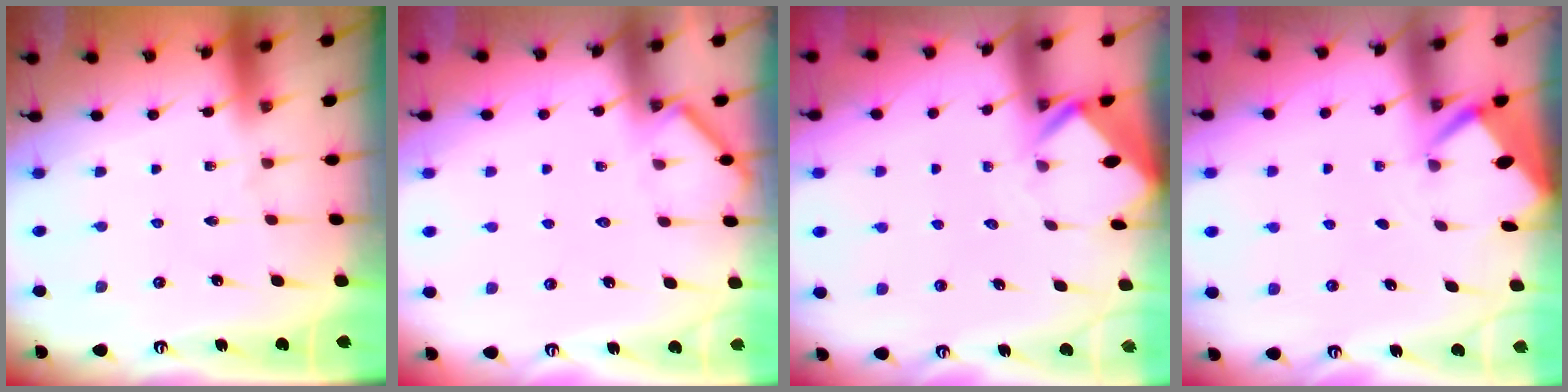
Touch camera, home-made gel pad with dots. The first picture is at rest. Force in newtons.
{"total": 2.8, "press": 2.8, "slide": 0.4}
{"total": 2.7, "press": 2.7, "slide": 0.1}
{"total": 2.6, "press": 2.6, "slide": 0.0}